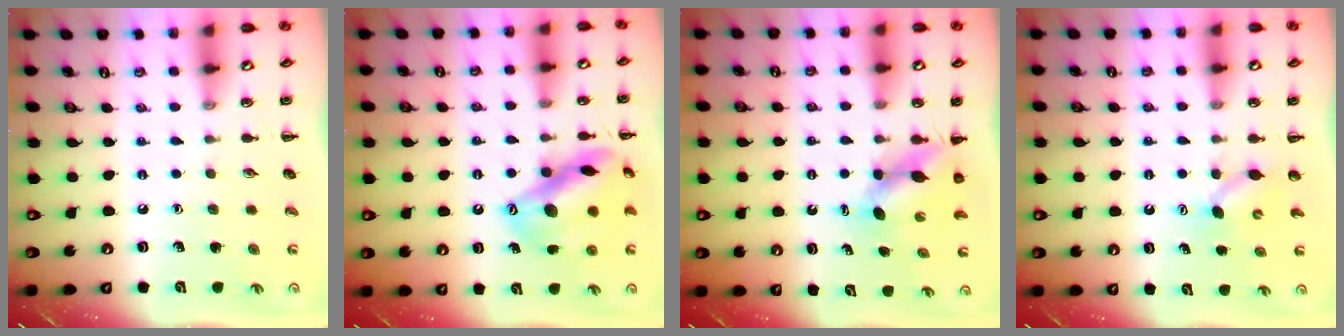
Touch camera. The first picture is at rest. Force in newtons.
{"total": 17.2, "press": 17.2, "slide": 1.4}
{"total": 5.7, "press": 5.7, "slide": 0.1}
{"total": 4.6, "press": 4.4, "slide": 1.1}